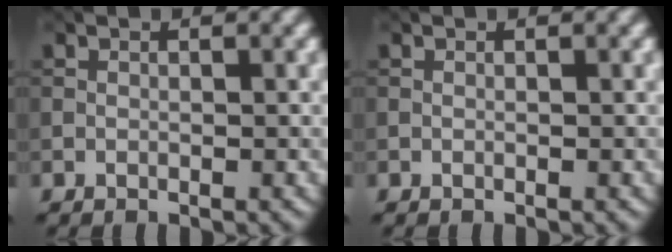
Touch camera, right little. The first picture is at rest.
{"total": 0.0}